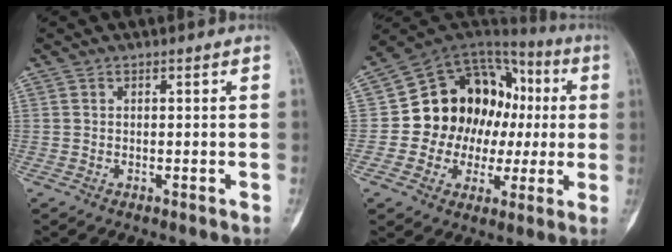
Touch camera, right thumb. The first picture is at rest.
{"total": 19.4, "force": [0.7, 15.3, 11.9], "torque": [-0.118, 0.052, 0.022]}